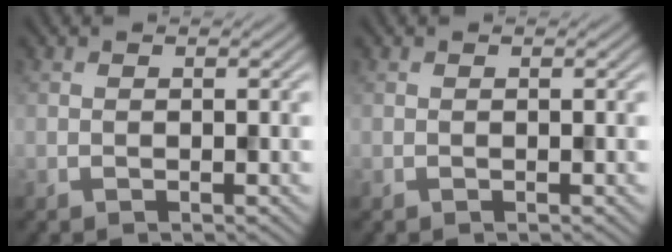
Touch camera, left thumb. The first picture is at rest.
{"total": 0.0}